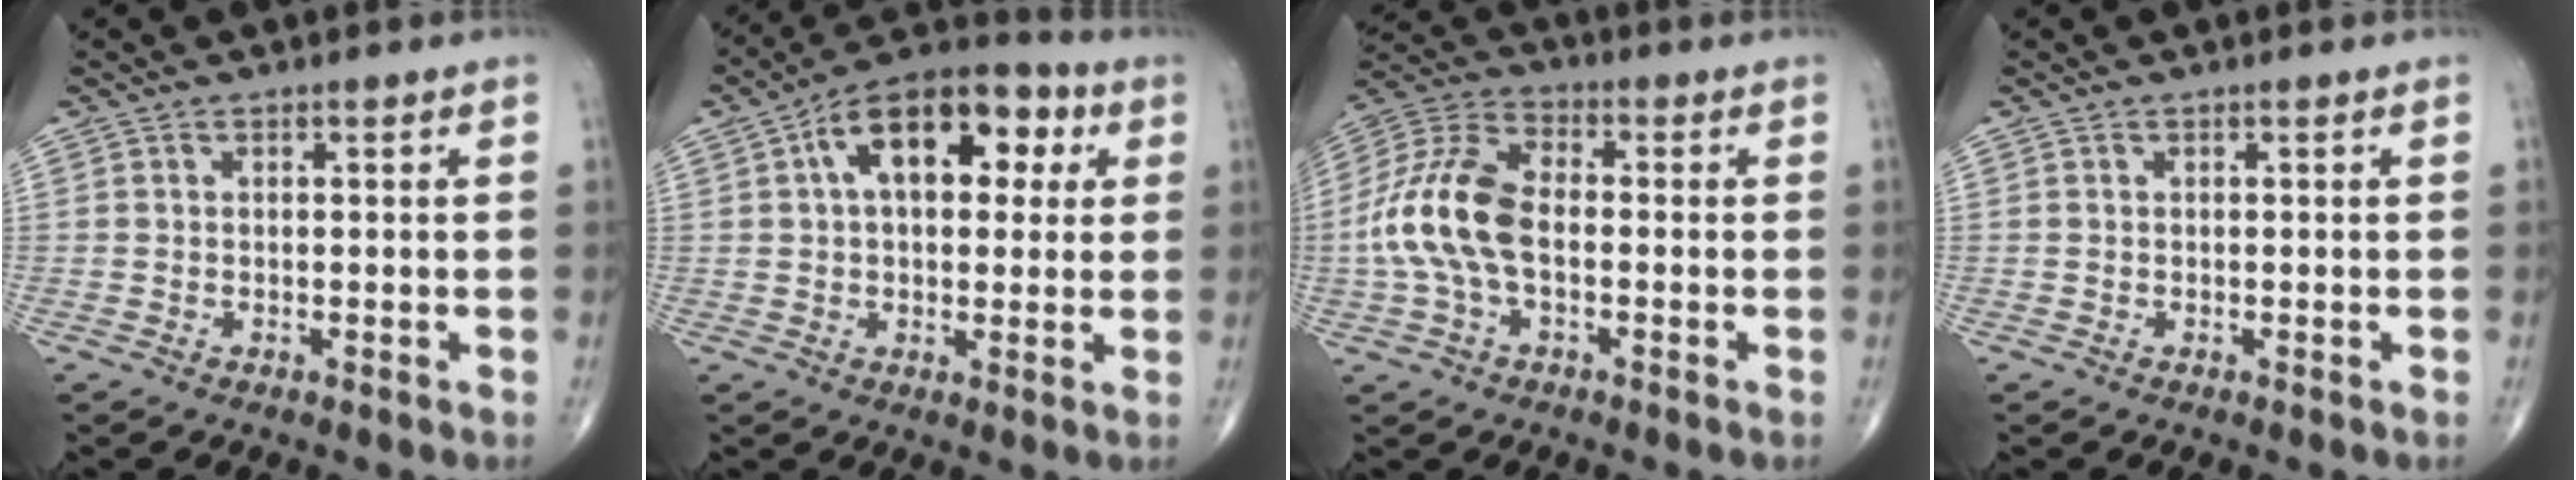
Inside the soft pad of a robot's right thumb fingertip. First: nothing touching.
{"total": 16.0, "force": [4.5, 9.1, 12.4], "torque": [-0.158, 0.023, 0.060]}
{"total": 14.3, "force": [-1.5, 8.1, 11.7], "torque": [-0.252, 0.035, -0.033]}
{"total": 0.0}